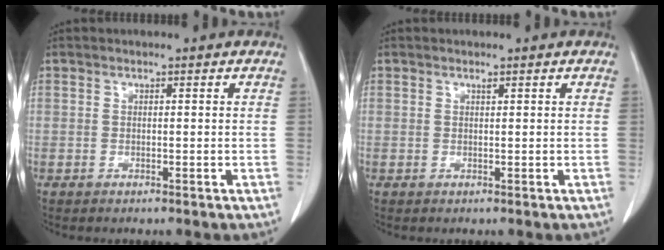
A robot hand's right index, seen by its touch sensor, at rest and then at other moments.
{"total": 0.0}